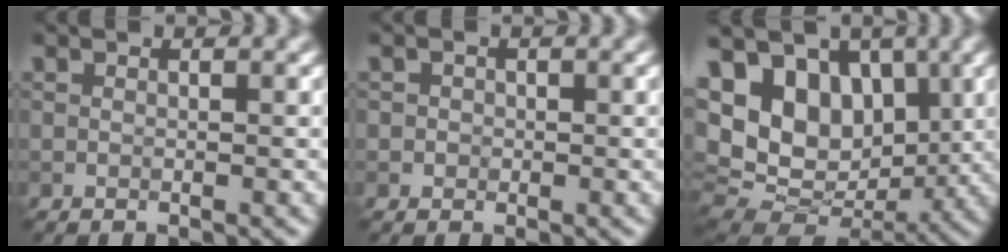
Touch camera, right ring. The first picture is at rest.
{"total": 0.9, "force": [0.1, 0.9, 0.2], "torque": [0.007, -0.003, -0.003]}
{"total": 13.1, "force": [4.0, 9.0, 8.6], "torque": [-0.156, 0.022, 0.067]}